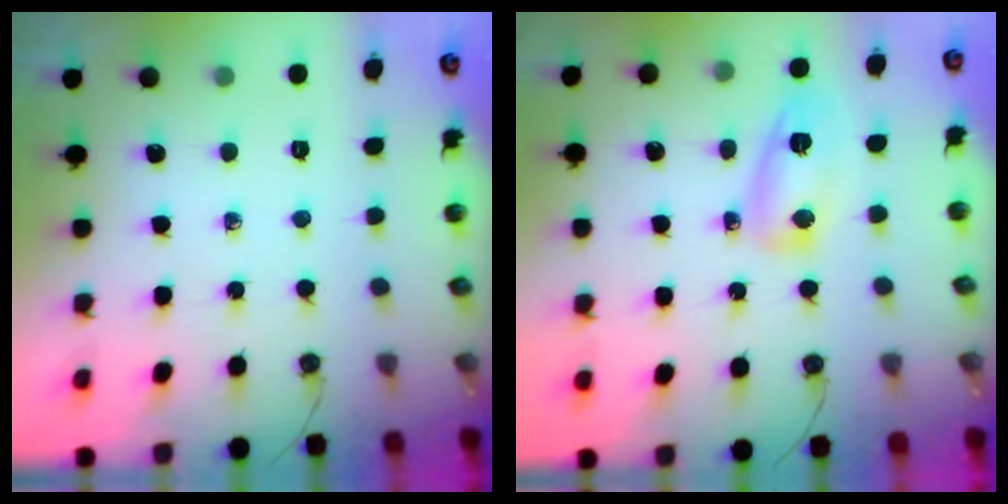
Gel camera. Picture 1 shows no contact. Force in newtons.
{"total": 8.3, "press": 8.3, "slide": 0.8}